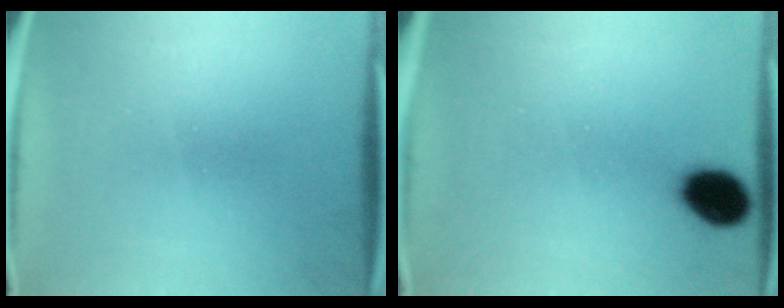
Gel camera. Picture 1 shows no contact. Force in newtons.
{"total": 7.0}